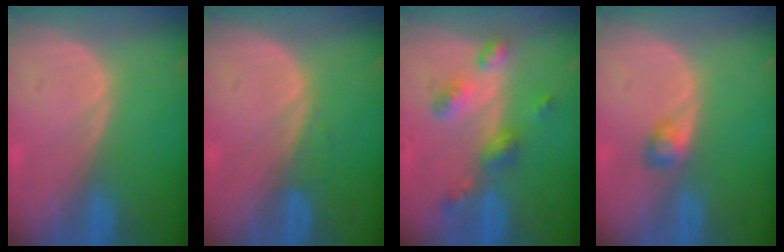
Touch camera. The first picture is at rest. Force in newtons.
{"total": 0.7, "press": 0.7, "slide": 0.1}
{"total": 6.2, "press": 5.5, "slide": 2.9}
{"total": 2.1, "press": 2.1, "slide": 0.2}